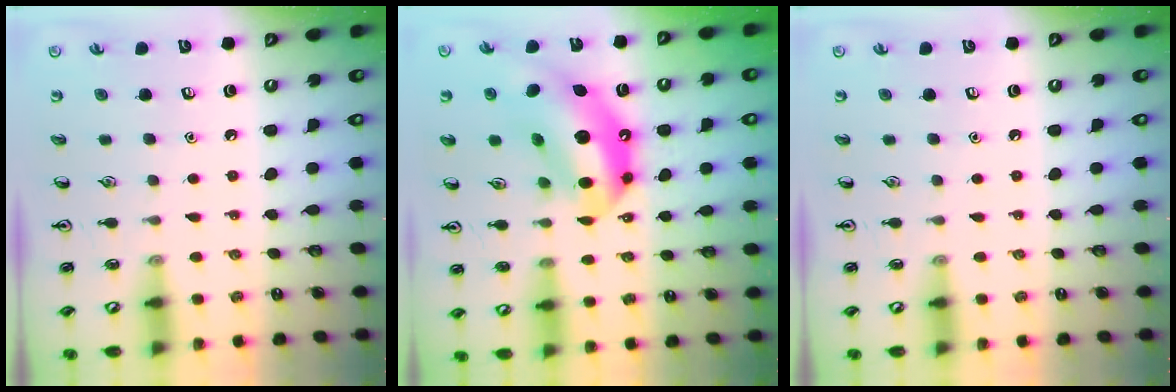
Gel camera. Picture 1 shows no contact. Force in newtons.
{"total": 16.3, "press": 15.5, "slide": 5.0}
{"total": 0.0}